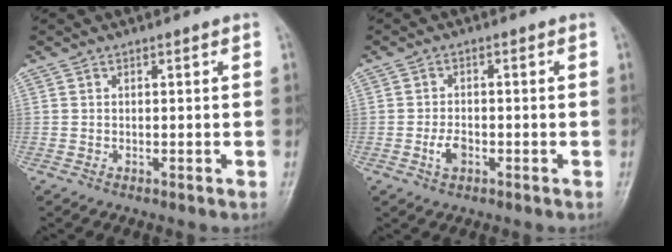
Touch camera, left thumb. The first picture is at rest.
{"total": 3.2, "force": [-1.2, 1.9, 2.2], "torque": [-0.041, 0.007, -0.022]}